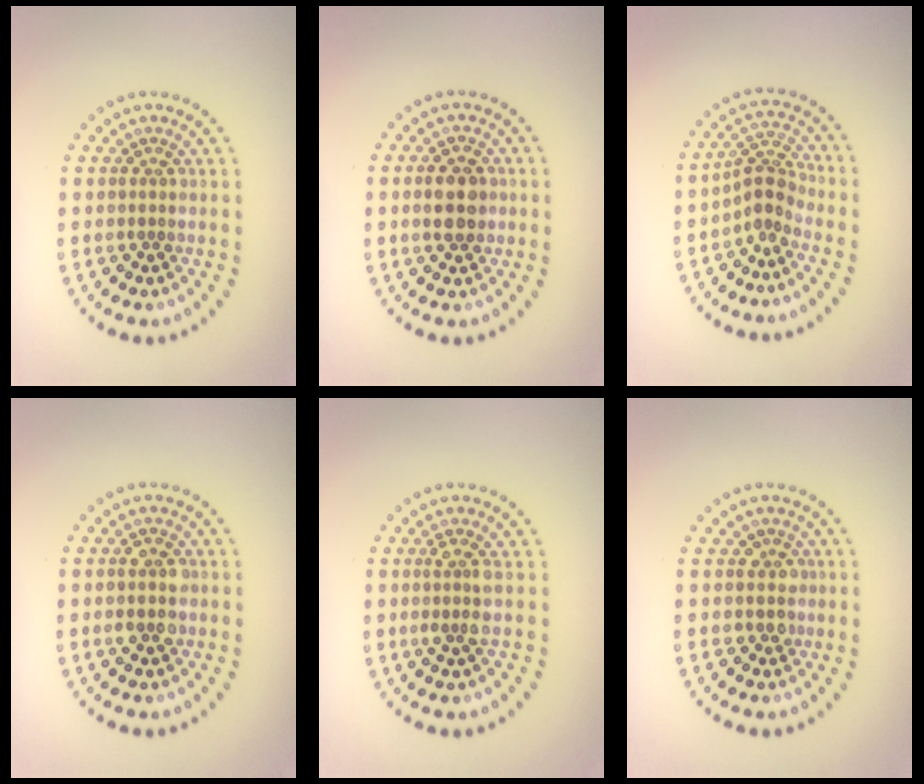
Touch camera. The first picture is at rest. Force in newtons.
{"total": 3.3, "press": 3.3, "slide": 0.2}
{"total": 2.6, "press": 1.8, "slide": 1.8}
{"total": 2.2, "press": 2.2, "slide": 0.3}
{"total": 1.8, "press": 1.5, "slide": 1.0}
{"total": 1.7, "press": 1.5, "slide": 0.8}